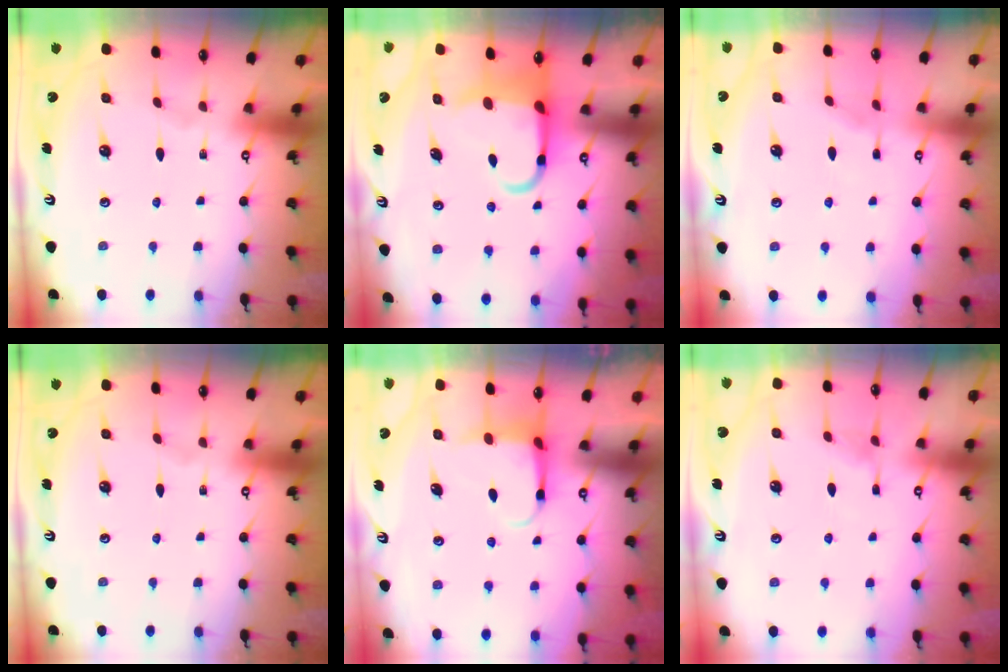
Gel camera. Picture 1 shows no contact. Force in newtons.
{"total": 6.5, "press": 6.3, "slide": 1.4}
{"total": 2.1, "press": 2.1, "slide": 0.4}
{"total": 0.0}
{"total": 3.9, "press": 3.9, "slide": 0.4}
{"total": 4.8, "press": 4.8, "slide": 0.5}